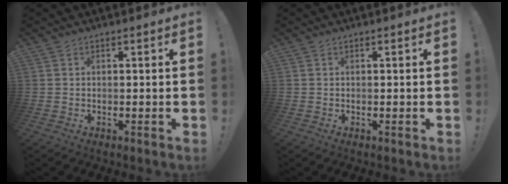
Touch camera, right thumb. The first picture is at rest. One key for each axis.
{"total": 0.0}